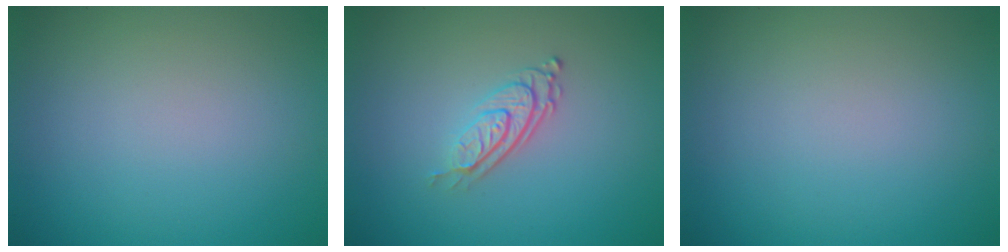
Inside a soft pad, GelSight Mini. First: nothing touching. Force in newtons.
{"total": 3.1, "press": 2.0, "slide": 2.4}
{"total": 0.0}